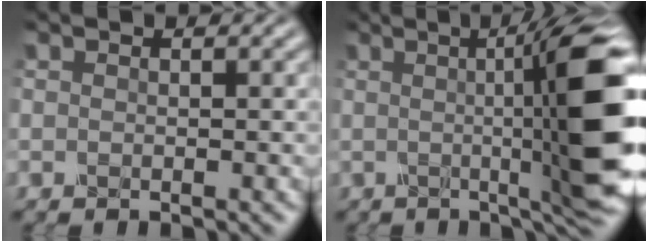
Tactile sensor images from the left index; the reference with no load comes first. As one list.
[{"total": 13.2, "force": [0.6, 2.3, 13.0], "torque": [-0.149, -0.001, 0.015]}]